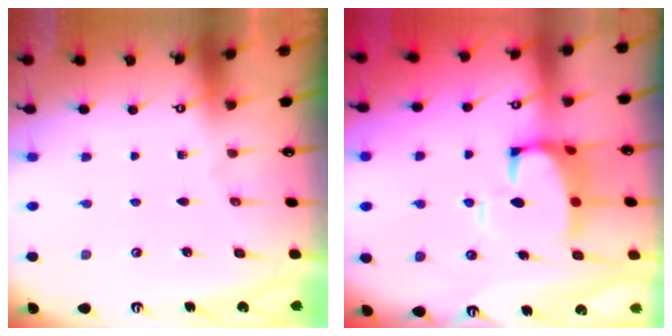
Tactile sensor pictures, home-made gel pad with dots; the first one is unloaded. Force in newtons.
{"total": 7.2, "press": 7.1, "slide": 1.3}